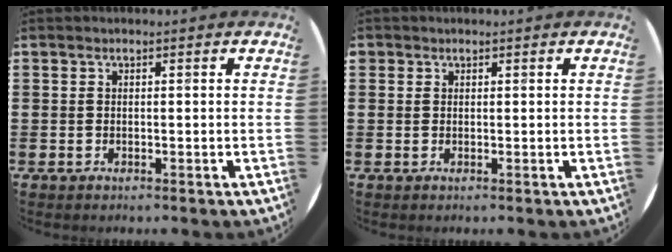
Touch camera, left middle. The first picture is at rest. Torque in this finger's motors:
{"motor_torque": [0.30, -0.20, 0.01, 0.01]}